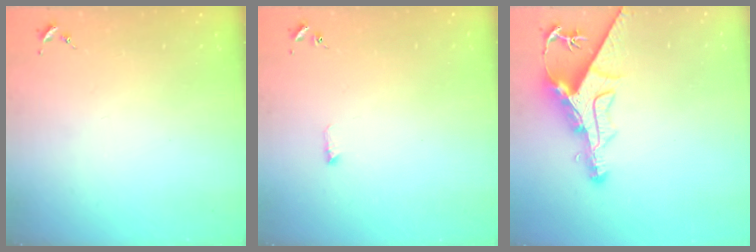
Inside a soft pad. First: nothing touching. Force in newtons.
{"total": 6.1, "press": 6.1, "slide": 0.8}
{"total": 12.6, "press": 12.5, "slide": 1.4}